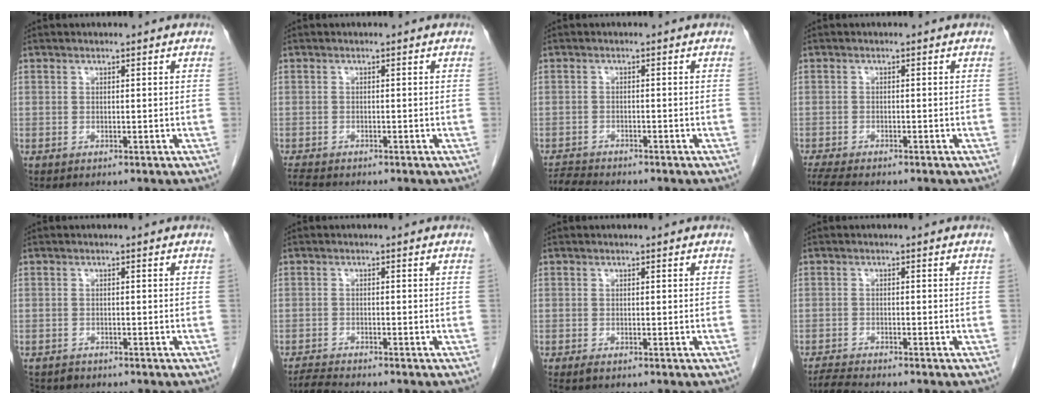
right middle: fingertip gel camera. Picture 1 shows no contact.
{"total": 2.4, "force": [-2.1, 0.7, 0.9], "torque": [-0.023, -0.007, -0.032]}
{"total": 3.5, "force": [-3.5, 0.0, 0.7], "torque": [-0.013, -0.017, -0.059]}
{"total": 5.4, "force": [-4.6, 0.9, 2.6], "torque": [-0.049, -0.015, -0.074]}
{"total": 2.3, "force": [-1.9, 1.2, 0.1], "torque": [-0.004, 0.001, -0.032]}
{"total": 2.9, "force": [-2.8, -0.5, 0.7], "torque": [-0.021, -0.018, -0.050]}
{"total": 0.6, "force": [-0.5, 0.1, 0.4], "torque": [-0.010, -0.002, -0.007]}
{"total": 3.3, "force": [-3.1, -0.5, 0.9], "torque": [-0.025, -0.018, -0.054]}